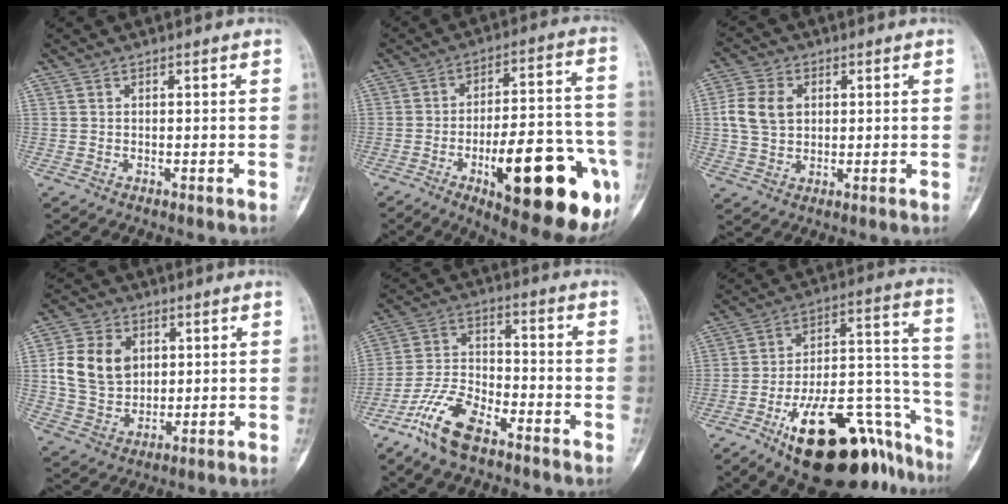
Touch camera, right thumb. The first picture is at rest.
{"total": 26.5, "force": [-10.2, 8.6, 22.9], "torque": [-0.263, 0.037, -0.131]}
{"total": 8.0, "force": [1.4, 5.9, 5.1], "torque": [-0.097, 0.006, 0.027]}
{"total": 12.0, "force": [2.5, 9.2, 7.2], "torque": [-0.110, -0.004, 0.053]}
{"total": 10.8, "force": [-7.2, 4.4, 6.7], "torque": [-0.143, 0.038, -0.149]}
{"total": 27.8, "force": [-16.4, 11.4, 19.4], "torque": [-0.201, 0.113, -0.246]}